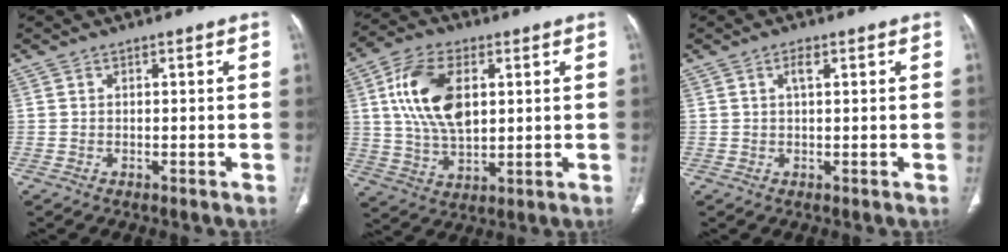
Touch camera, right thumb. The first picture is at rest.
{"total": 14.5, "force": [3.5, 8.2, 11.4], "torque": [-0.209, -0.005, 0.069]}
{"total": 2.1, "force": [0.9, 0.8, 1.8], "torque": [-0.033, 0.001, 0.015]}